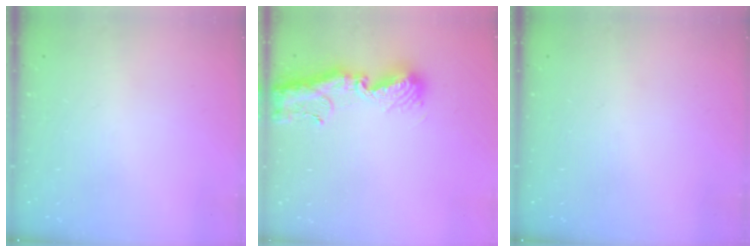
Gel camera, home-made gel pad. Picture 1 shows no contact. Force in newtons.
{"total": 12.2, "press": 12.1, "slide": 0.8}
{"total": 0.0}